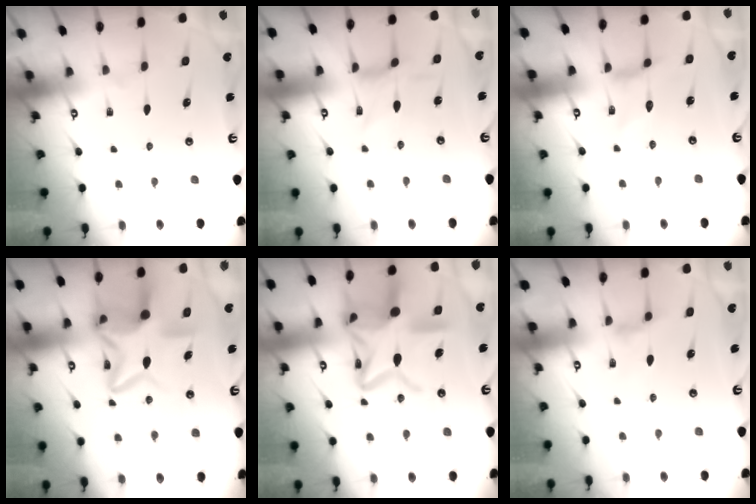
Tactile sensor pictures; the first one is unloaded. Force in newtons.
{"total": 0.0}
{"total": 0.0}
{"total": 13.7, "press": 13.6, "slide": 1.6}
{"total": 19.8, "press": 19.7, "slide": 1.5}
{"total": 1.9, "press": 1.9, "slide": 0.4}